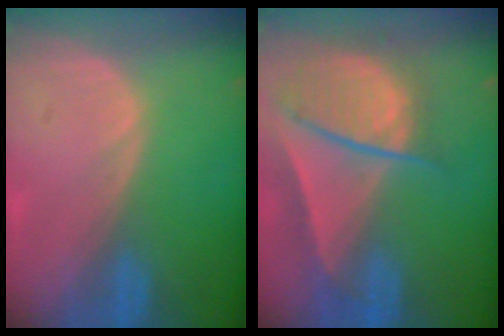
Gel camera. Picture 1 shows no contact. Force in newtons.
{"total": 9.7, "press": 8.3, "slide": 5.1}